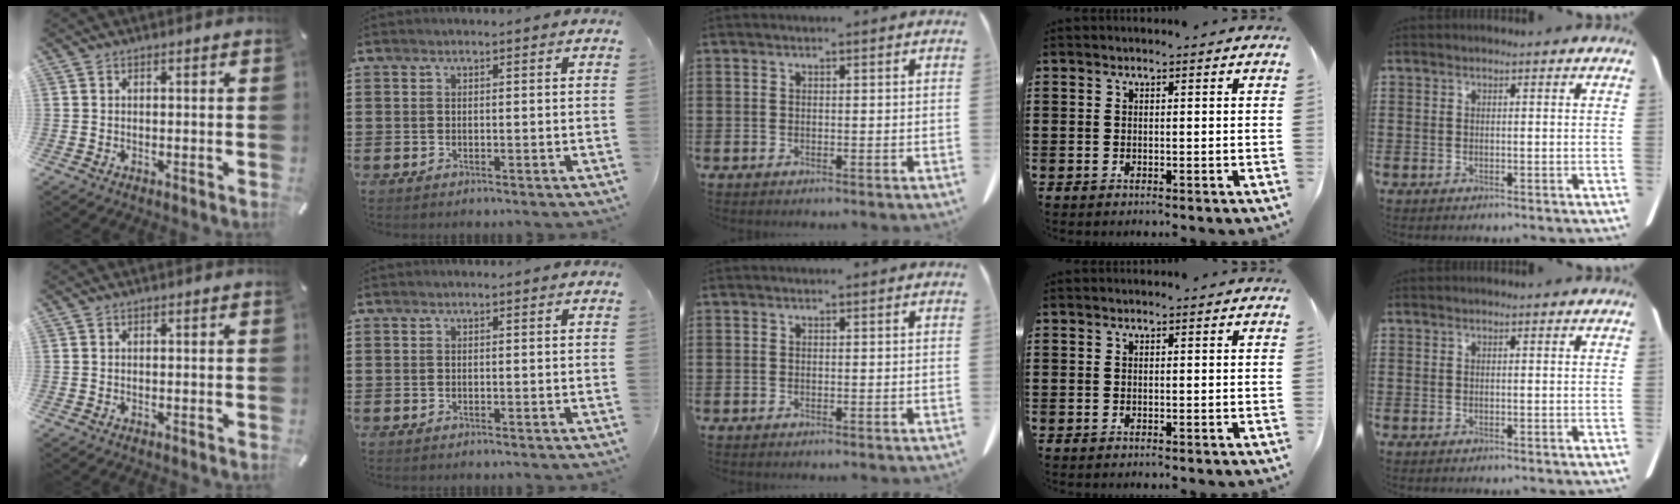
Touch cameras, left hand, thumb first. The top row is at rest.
{}